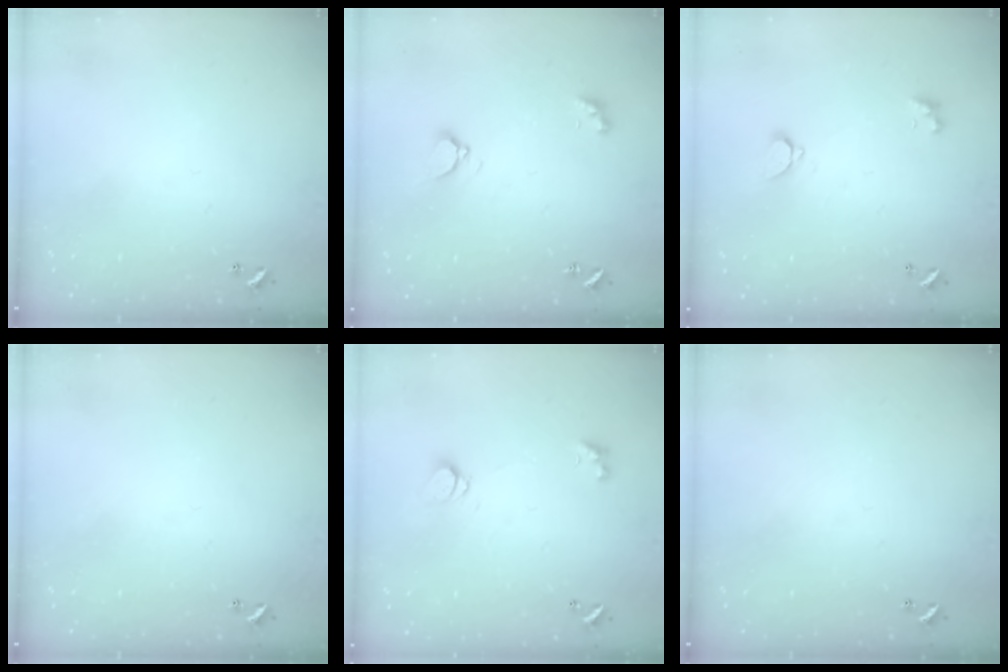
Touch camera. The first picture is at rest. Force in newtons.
{"total": 3.2, "press": 3.2, "slide": 0.4}
{"total": 2.1, "press": 1.8, "slide": 1.0}
{"total": 0.0}
{"total": 1.6, "press": 1.6, "slide": 0.2}
{"total": 0.0}